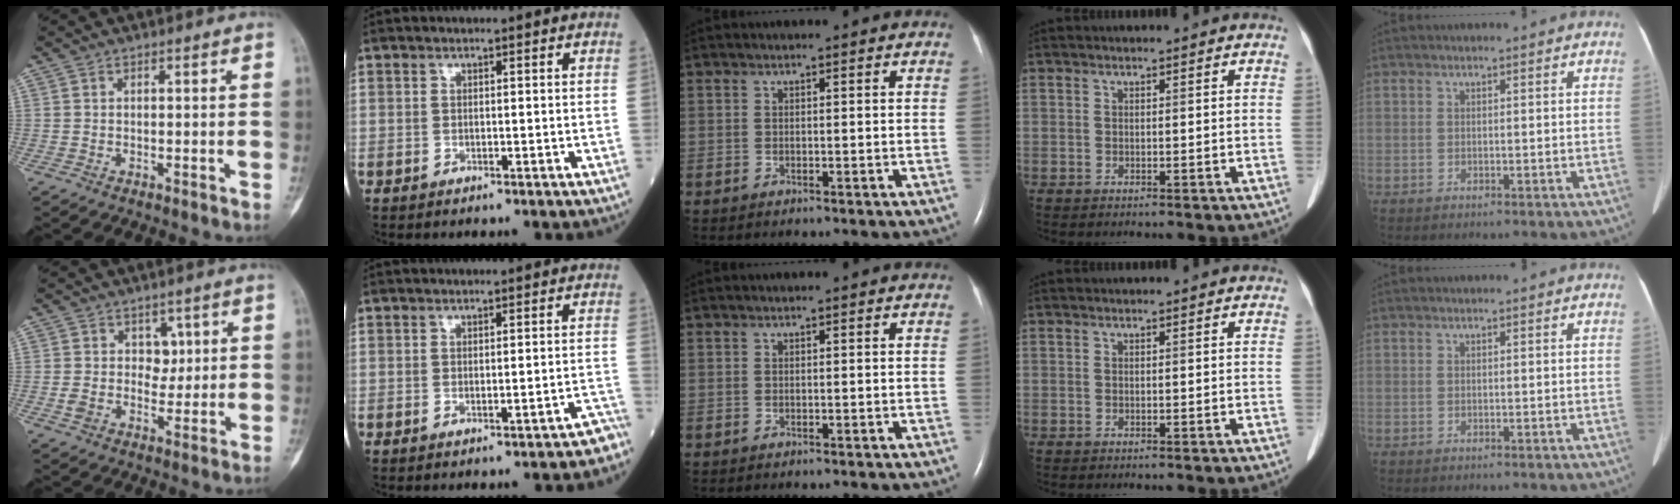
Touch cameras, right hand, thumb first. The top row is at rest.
{"thumb": {"total": 5.0, "force": [1.1, 4.0, 2.7], "torque": [-0.007, -0.004, 0.016]}, "index": {"total": 3.3, "force": [-2.8, 0.7, 1.6], "torque": [-0.004, 0.015, -0.031]}}